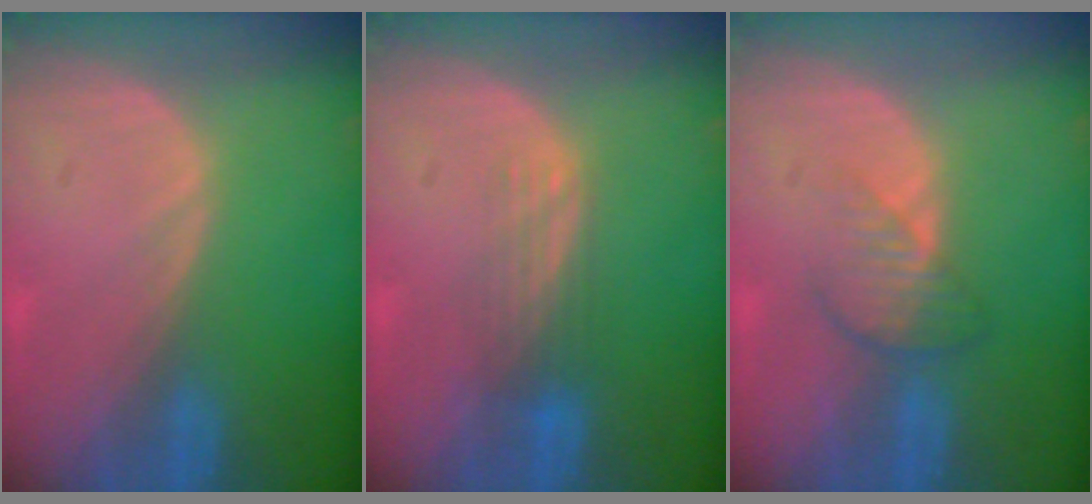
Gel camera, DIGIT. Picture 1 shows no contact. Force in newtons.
{"total": 3.7, "press": 3.0, "slide": 2.2}
{"total": 3.7, "press": 3.4, "slide": 1.5}